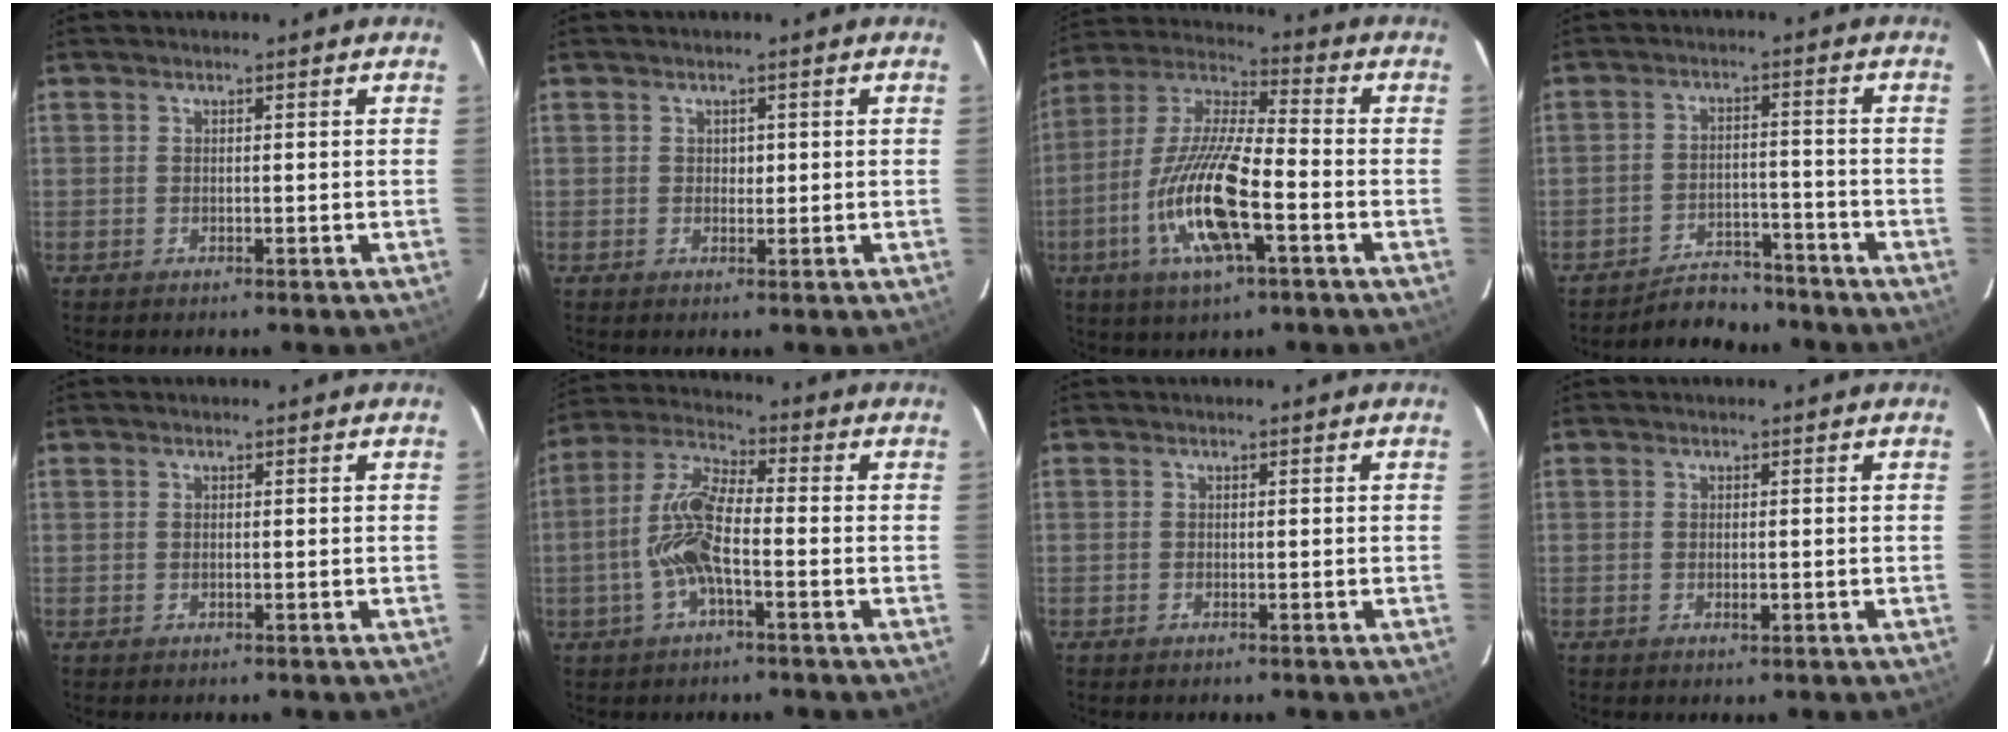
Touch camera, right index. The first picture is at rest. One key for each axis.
{"total": 0.9, "fx": 0.2, "fy": 0.6, "fz": 0.5, "tx": -0.005, "ty": 0.001, "tz": 0.002}
{"total": 16.1, "fx": -5.2, "fy": 3.0, "fz": 14.9, "tx": -0.309, "ty": -0.008, "tz": -0.095}
{"total": 6.6, "fx": -6.3, "fy": 2.0, "fz": 0.3, "tx": -0.003, "ty": 0.008, "tz": -0.103}
{"total": 0.0}
{"total": 9.5, "fx": -2.2, "fy": 2.5, "fz": 8.9, "tx": -0.199, "ty": 0.013, "tz": -0.046}
{"total": 0.0}
{"total": 1.2, "fx": -0.3, "fy": 0.4, "fz": 1.1, "tx": -0.020, "ty": -0.001, "tz": -0.003}